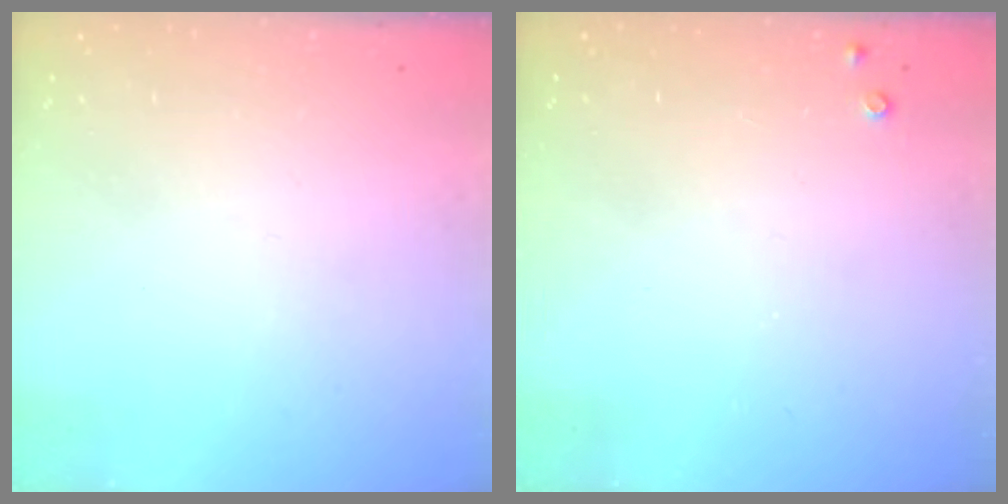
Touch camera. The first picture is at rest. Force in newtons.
{"total": 3.5, "press": 3.5, "slide": 0.6}